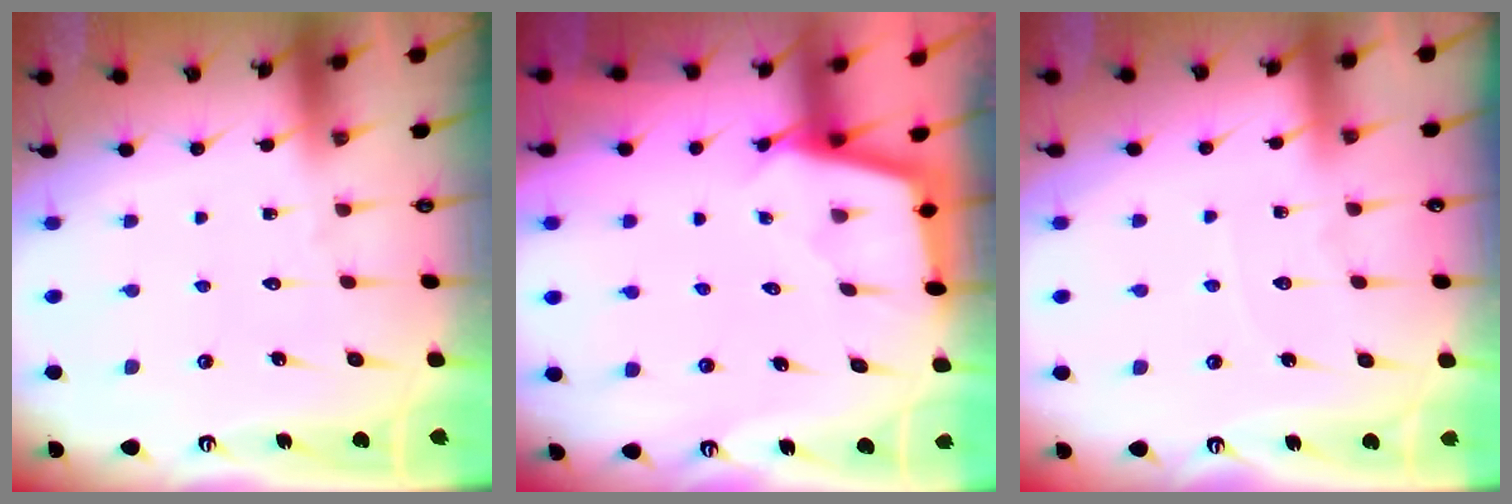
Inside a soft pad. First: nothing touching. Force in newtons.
{"total": 2.3, "press": 2.3, "slide": 0.2}
{"total": 2.9, "press": 2.9, "slide": 0.4}